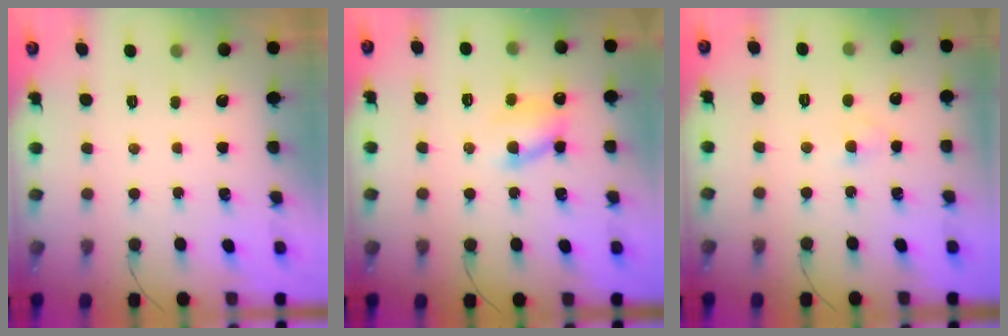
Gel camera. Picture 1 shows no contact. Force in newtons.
{"total": 8.7, "press": 8.7, "slide": 0.7}
{"total": 2.1, "press": 1.8, "slide": 0.9}